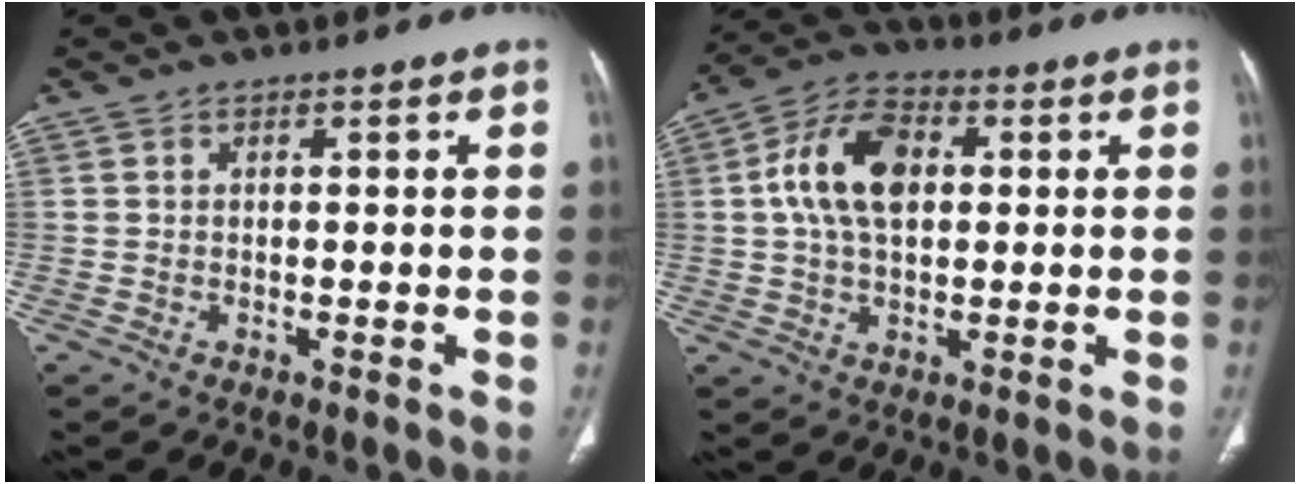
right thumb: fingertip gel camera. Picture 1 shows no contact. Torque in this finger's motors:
{"motor_torque": [0.50, 1.83, 1.00, 0.14, 0.11]}